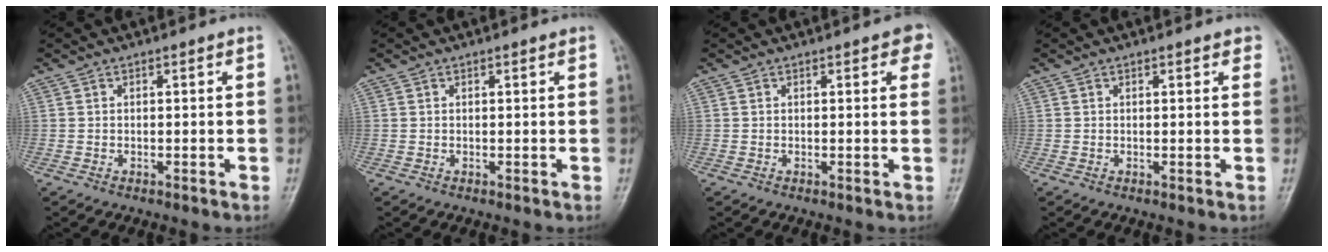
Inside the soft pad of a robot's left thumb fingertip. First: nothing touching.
{"total": 0.7, "force": [0.4, 0.1, 0.6], "torque": [-0.007, 0.001, 0.004]}
{"total": 3.6, "force": [1.6, 1.3, 2.9], "torque": [-0.021, -0.001, 0.012]}
{"total": 1.7, "force": [1.0, 0.6, 1.2], "torque": [-0.011, -0.002, 0.010]}